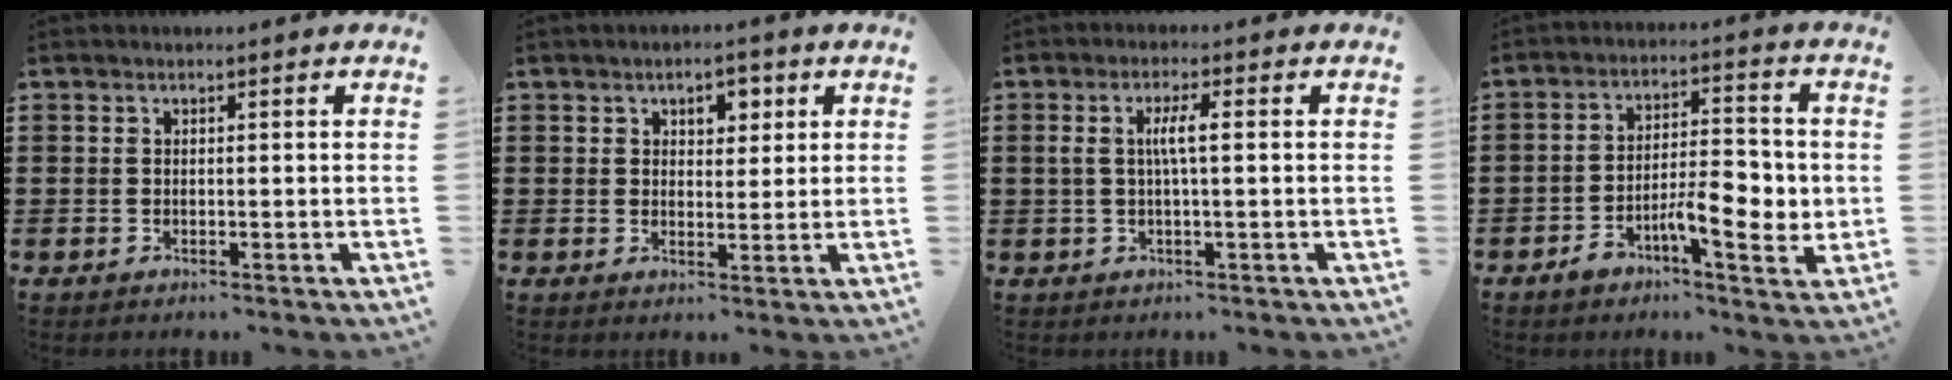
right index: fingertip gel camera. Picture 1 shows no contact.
{"total": 3.2, "force": [1.5, 2.1, 1.8], "torque": [-0.027, 0.006, 0.020]}
{"total": 3.8, "force": [0.3, 0.6, 3.7], "torque": [-0.071, 0.003, 0.001]}
{"total": 8.3, "force": [-2.6, 3.4, 7.1], "torque": [-0.099, 0.006, -0.044]}